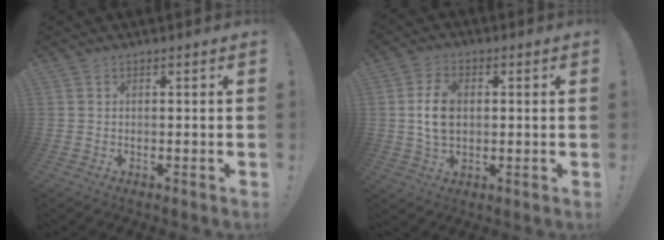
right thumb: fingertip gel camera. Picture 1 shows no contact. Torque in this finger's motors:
{"motor_torque": [-0.16, 0.36, -0.08, 0.03, 0.02]}